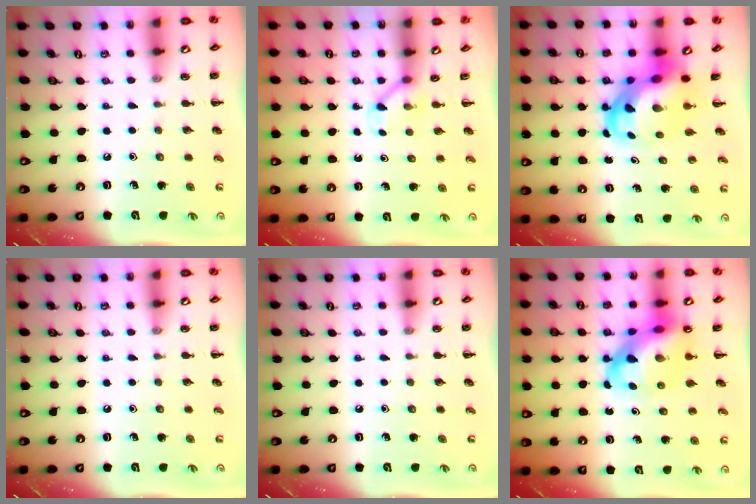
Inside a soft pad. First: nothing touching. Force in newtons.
{"total": 2.8, "press": 2.7, "slide": 0.9}
{"total": 7.8, "press": 7.6, "slide": 2.0}
{"total": 0.0}
{"total": 0.0}
{"total": 13.1, "press": 12.6, "slide": 3.5}